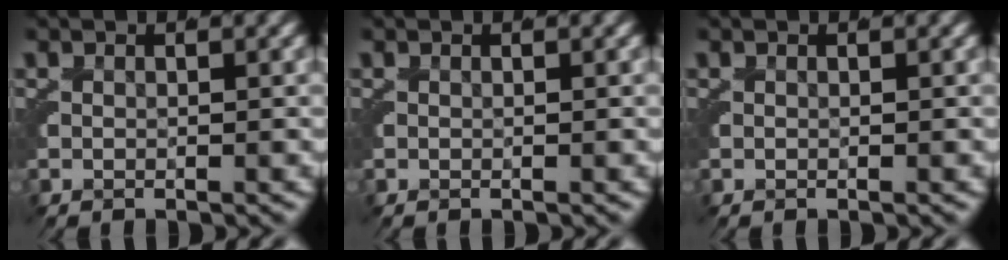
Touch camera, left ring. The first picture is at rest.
{"total": 0.0}
{"total": 0.0}